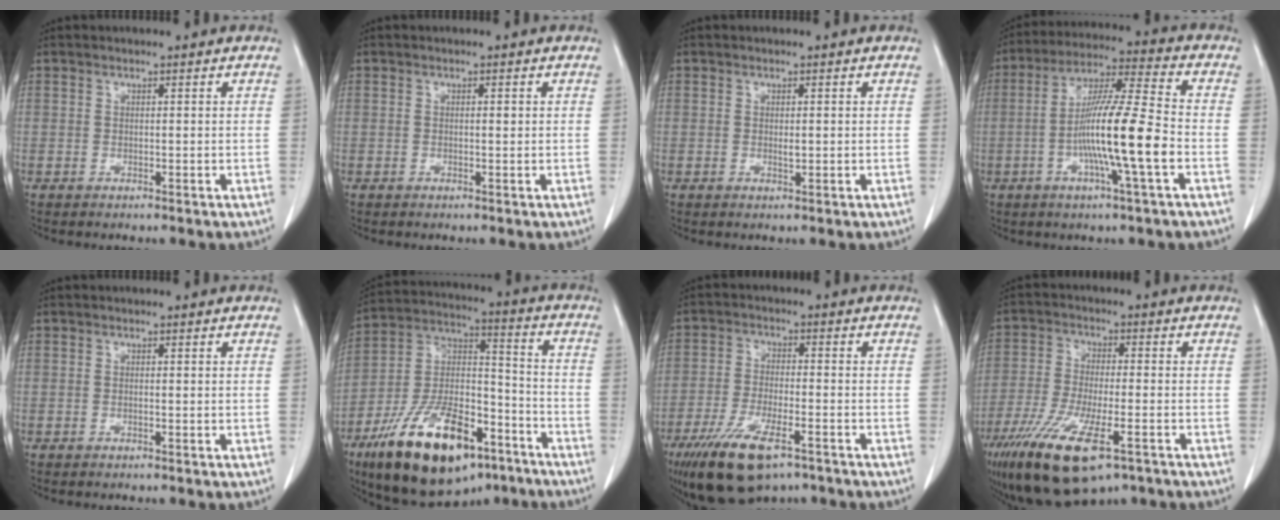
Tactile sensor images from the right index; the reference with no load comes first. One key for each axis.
{"total": 0.7, "fx": 0.1, "fy": 0.2, "fz": 0.6, "tx": -0.007, "ty": 0.001, "tz": 0.001}
{"total": 0.8, "fx": 0.1, "fy": 0.3, "fz": 0.7, "tx": -0.013, "ty": -0.003, "tz": 0.003}
{"total": 13.8, "fx": -3.3, "fy": -0.3, "fz": 13.4, "tx": -0.245, "ty": -0.003, "tz": -0.067}
{"total": 0.0}
{"total": 22.4, "fx": -13.5, "fy": 8.9, "fz": 15.4, "tx": -0.294, "ty": 0.006, "tz": -0.231}
{"total": 12.2, "fx": -7.7, "fy": 3.7, "fz": 8.7, "tx": -0.162, "ty": -0.021, "tz": -0.131}
{"total": 15.8, "fx": -9.4, "fy": 4.2, "fz": 11.9, "tx": -0.238, "ty": -0.039, "tz": -0.159}